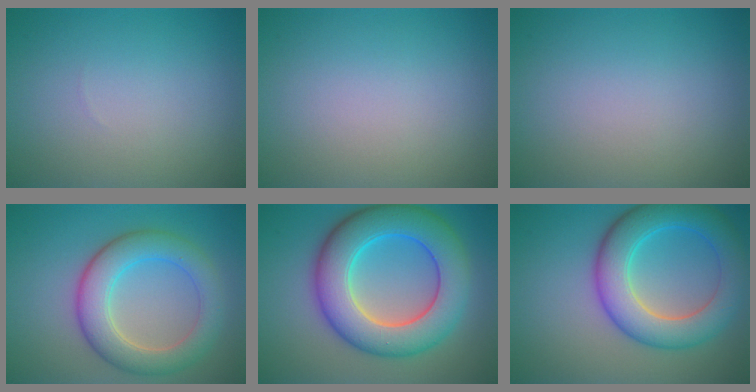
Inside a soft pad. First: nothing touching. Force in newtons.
{"total": 0.0}
{"total": 0.0}
{"total": 6.0, "press": 6.0, "slide": 0.1}
{"total": 10.2, "press": 10.2, "slide": 0.2}
{"total": 7.6, "press": 7.6, "slide": 0.3}